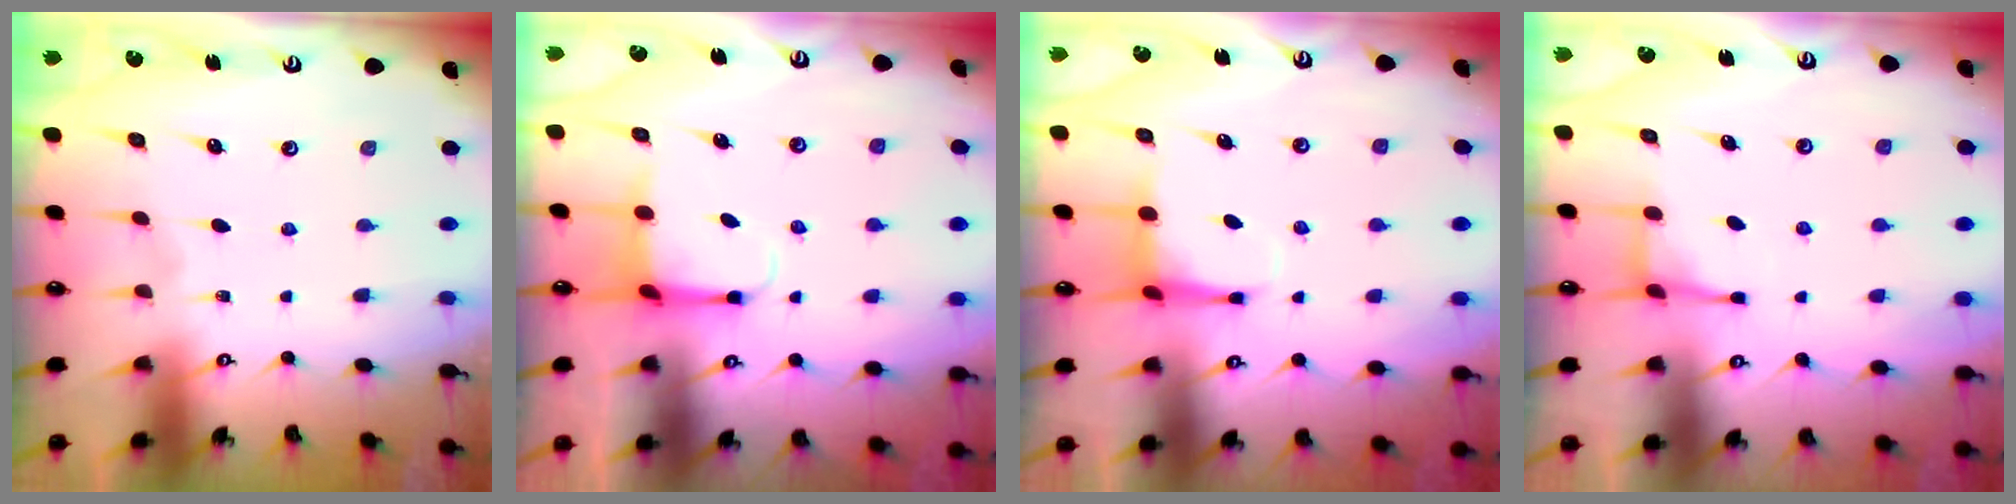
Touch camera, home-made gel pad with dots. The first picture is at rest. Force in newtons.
{"total": 4.0, "press": 3.7, "slide": 1.3}
{"total": 4.9, "press": 4.8, "slide": 0.9}
{"total": 3.7, "press": 3.7, "slide": 0.6}